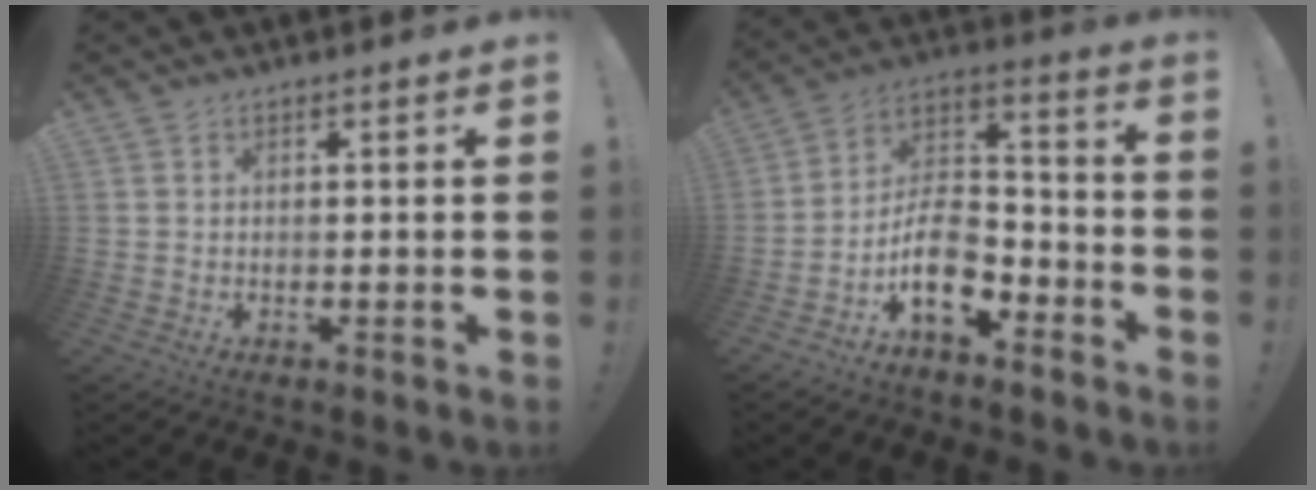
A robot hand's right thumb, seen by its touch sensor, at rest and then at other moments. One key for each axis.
{"total": 14.1, "fx": -7.5, "fy": 8.7, "fz": 8.2, "tx": -0.145, "ty": 0.052, "tz": -0.124}